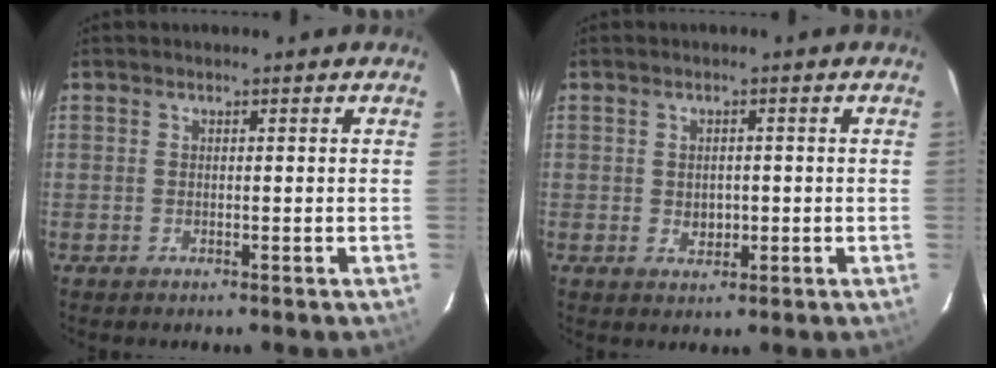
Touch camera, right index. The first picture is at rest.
{"total": 2.7, "force": [-0.2, 2.2, 1.5], "torque": [-0.024, 0.001, 0.001]}